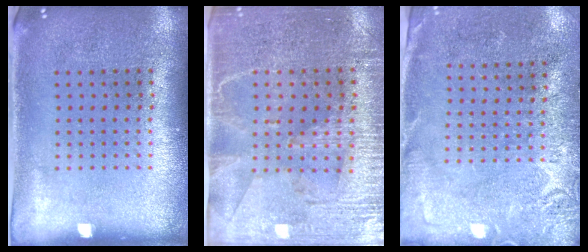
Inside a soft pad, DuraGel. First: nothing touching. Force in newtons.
{"total": 3.2, "press": 3.0, "slide": 1.3}
{"total": 2.7, "press": 2.4, "slide": 1.1}